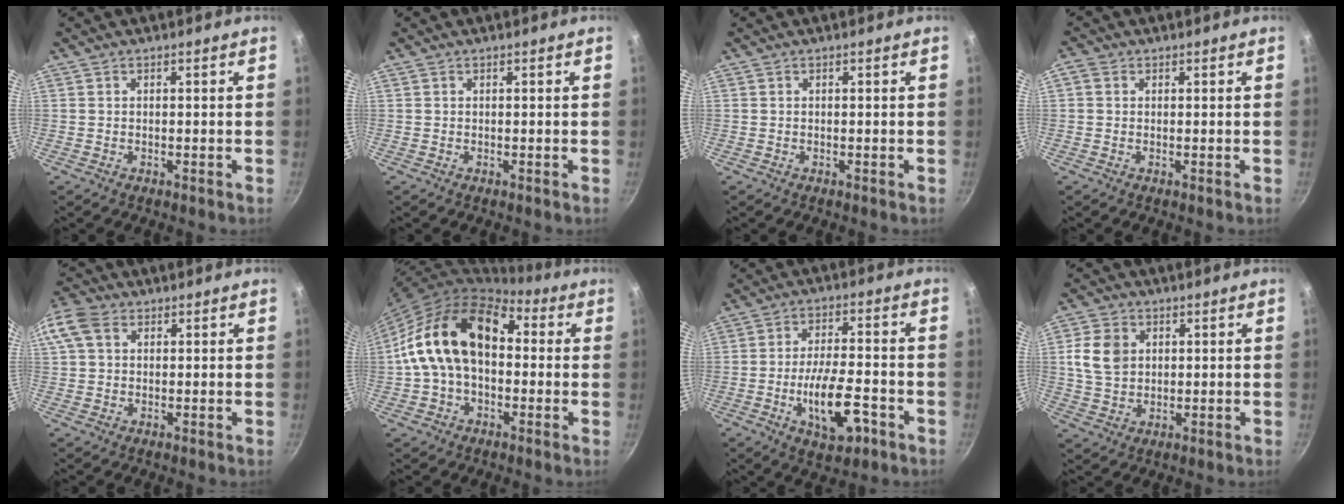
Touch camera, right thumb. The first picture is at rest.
{"total": 0.0}
{"total": 0.0}
{"total": 1.6, "force": [0.3, 1.4, 0.7], "torque": [-0.014, 0.005, 0.002]}
{"total": 8.9, "force": [2.9, 6.5, 5.3], "torque": [-0.110, 0.018, 0.043]}
{"total": 17.6, "force": [1.1, 11.8, 12.9], "torque": [-0.199, 0.045, 0.006]}
{"total": 11.9, "force": [-4.5, 4.8, 10.0], "torque": [-0.160, 0.023, -0.070]}
{"total": 8.0, "force": [1.8, 6.2, 4.7], "torque": [-0.074, -0.002, 0.033]}